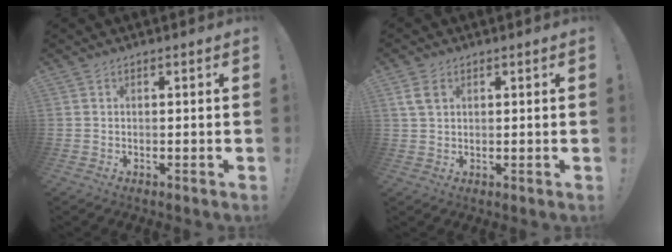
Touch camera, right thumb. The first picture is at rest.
{"total": 4.4, "force": [1.9, 2.6, 2.9], "torque": [-0.044, -0.002, 0.036]}